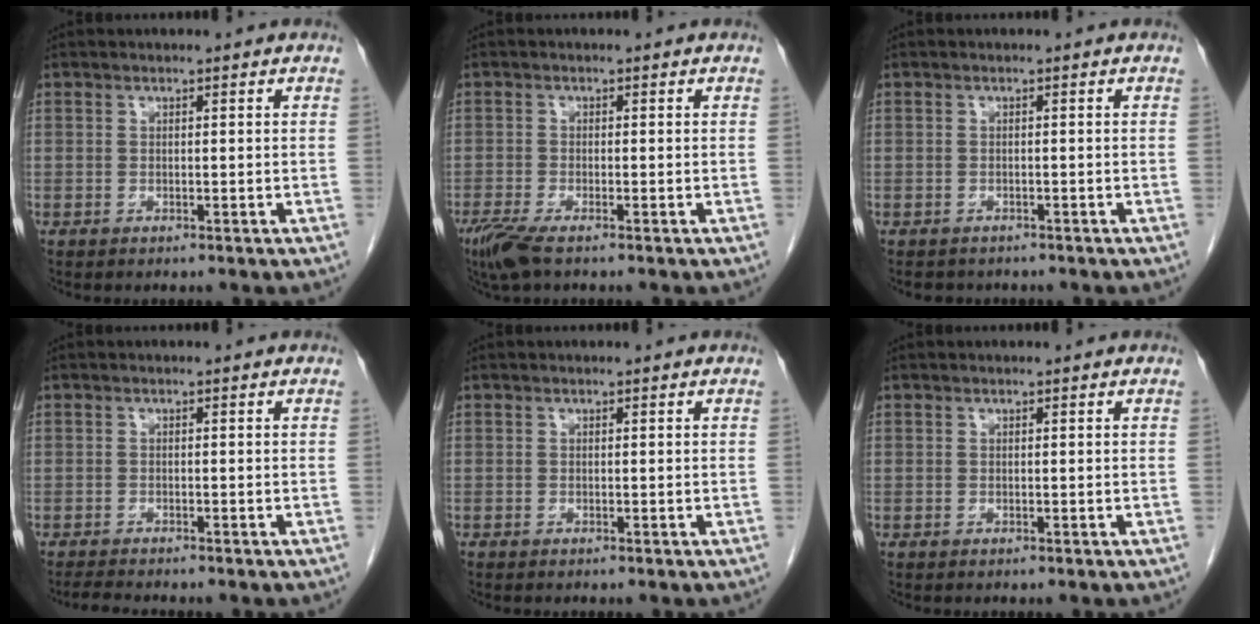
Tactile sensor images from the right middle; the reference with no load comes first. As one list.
[{"total": 4.2, "force": [-2.9, 0.7, 2.9], "torque": [-0.065, -0.013, -0.056]}, {"total": 2.9, "force": [-2.6, 1.3, 0.5], "torque": [-0.012, -0.002, -0.034]}, {"total": 2.7, "force": [-2.5, -0.1, 1.0], "torque": [-0.021, -0.012, -0.042]}, {"total": 0.0}, {"total": 0.0}]